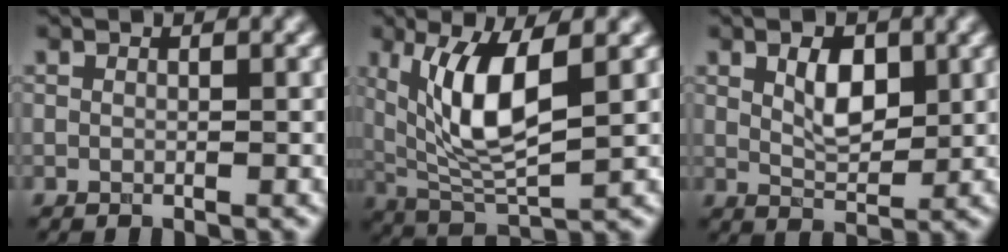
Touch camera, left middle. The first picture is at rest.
{"total": 6.9, "force": [1.8, 2.2, 6.3], "torque": [-0.136, -0.014, 0.051]}
{"total": 2.7, "force": [0.8, 1.4, 2.2], "torque": [-0.048, 0.000, 0.026]}